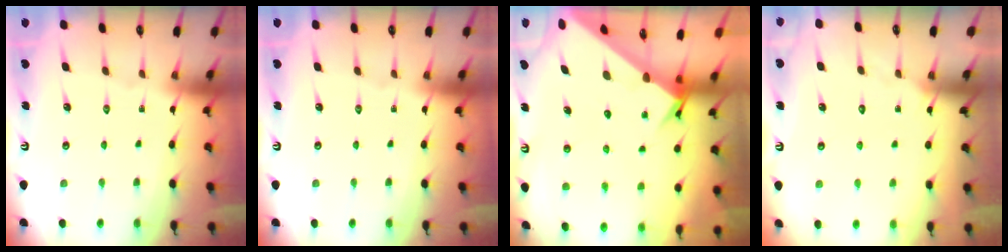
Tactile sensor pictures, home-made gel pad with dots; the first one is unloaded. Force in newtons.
{"total": 0.0}
{"total": 3.3, "press": 3.3, "slide": 0.3}
{"total": 3.0, "press": 3.0, "slide": 0.3}